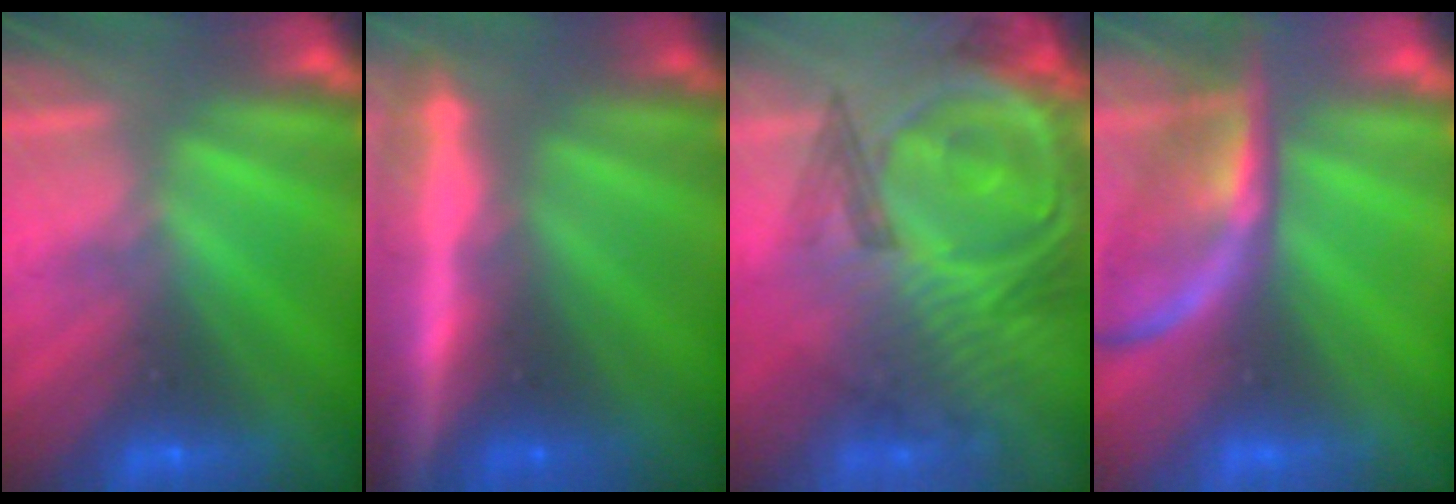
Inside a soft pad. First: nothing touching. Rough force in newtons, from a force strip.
{"total": 6.5}
{"total": 9.1}
{"total": 2.4}